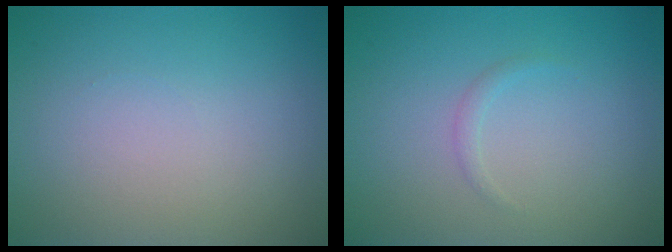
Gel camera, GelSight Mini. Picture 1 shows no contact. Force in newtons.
{"total": 0.7, "press": 0.7, "slide": 0.0}